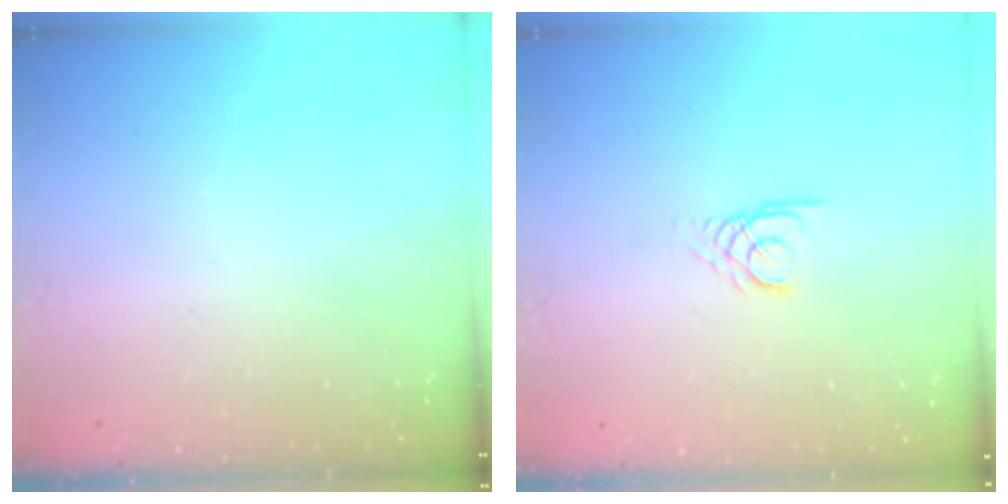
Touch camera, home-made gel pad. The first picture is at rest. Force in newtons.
{"total": 2.2, "press": 2.2, "slide": 0.2}